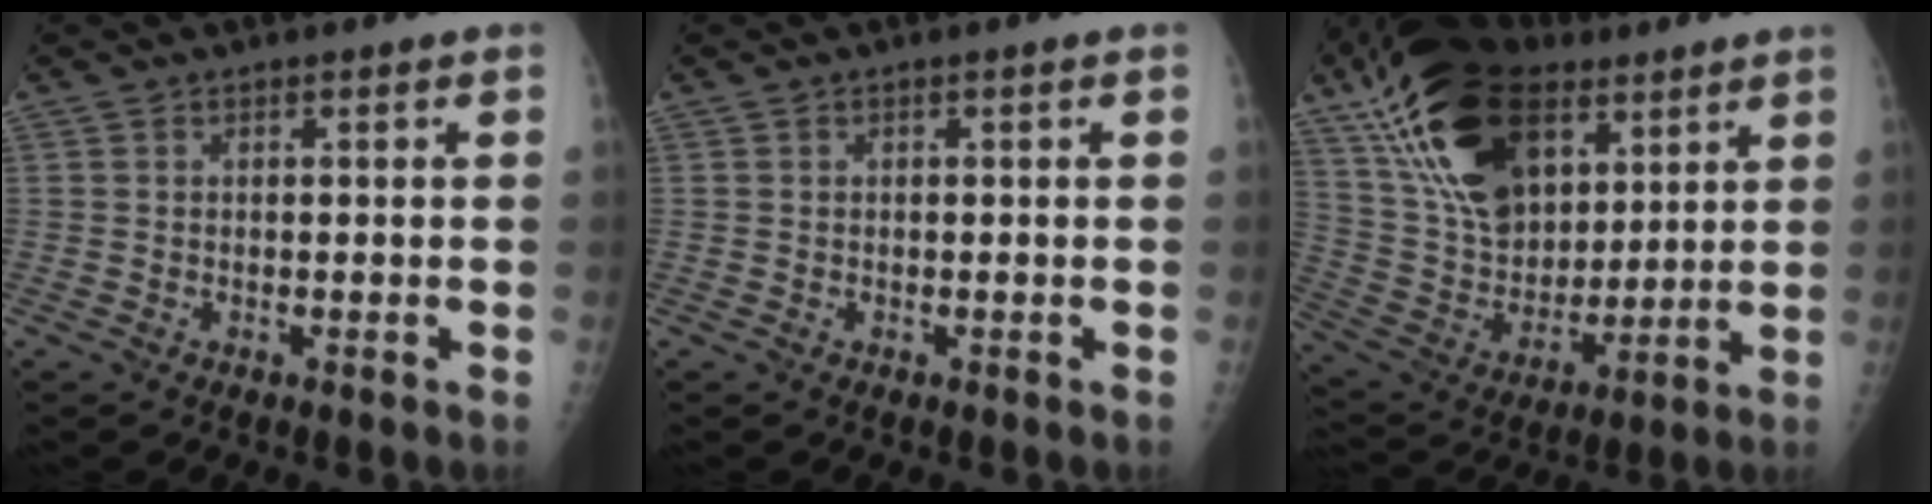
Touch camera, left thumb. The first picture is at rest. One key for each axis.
{"total": 0.0}
{"total": 25.8, "fx": 13.2, "fy": 15.5, "fz": 15.9, "tx": -0.270, "ty": -0.022, "tz": 0.239}